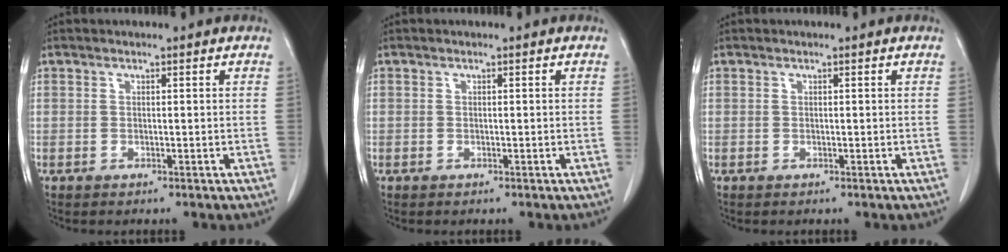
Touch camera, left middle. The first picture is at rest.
{"total": 0.0}
{"total": 0.0}